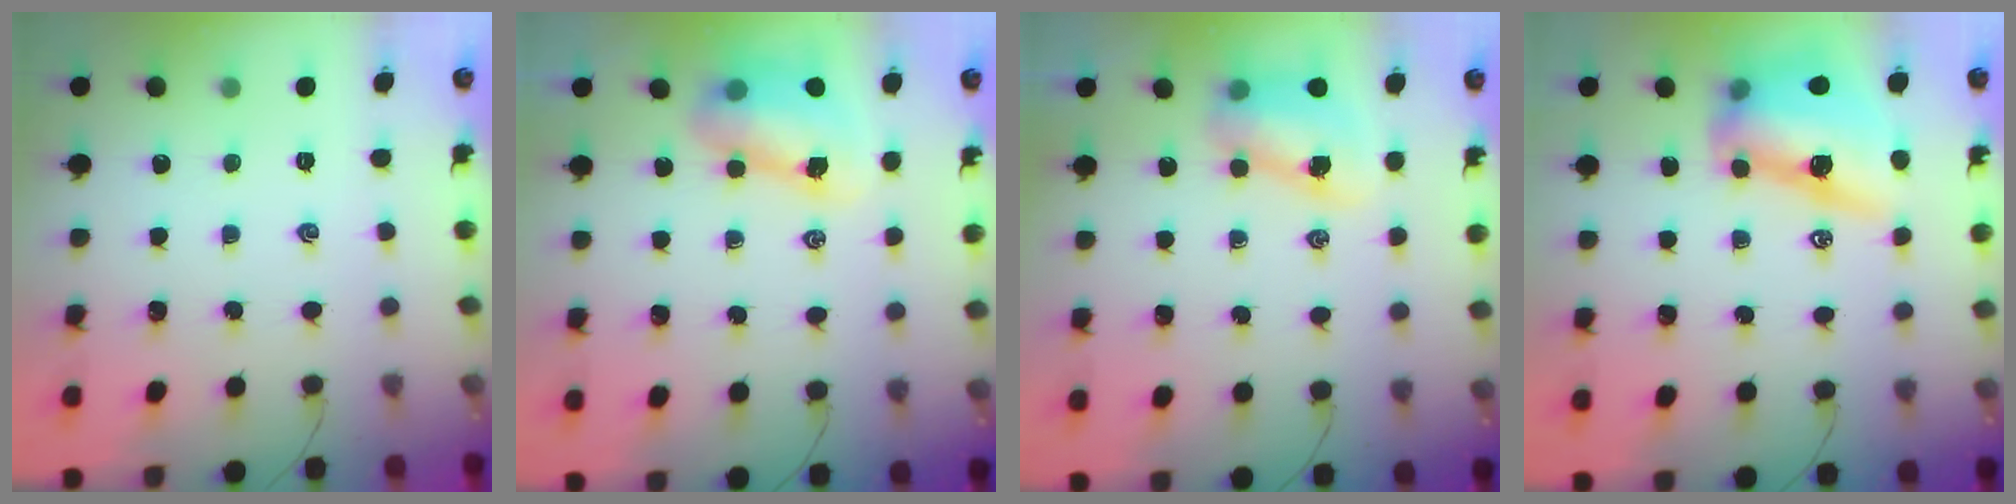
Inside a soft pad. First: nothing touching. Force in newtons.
{"total": 8.0, "press": 7.8, "slide": 1.7}
{"total": 7.8, "press": 7.7, "slide": 1.6}
{"total": 13.1, "press": 12.8, "slide": 2.7}